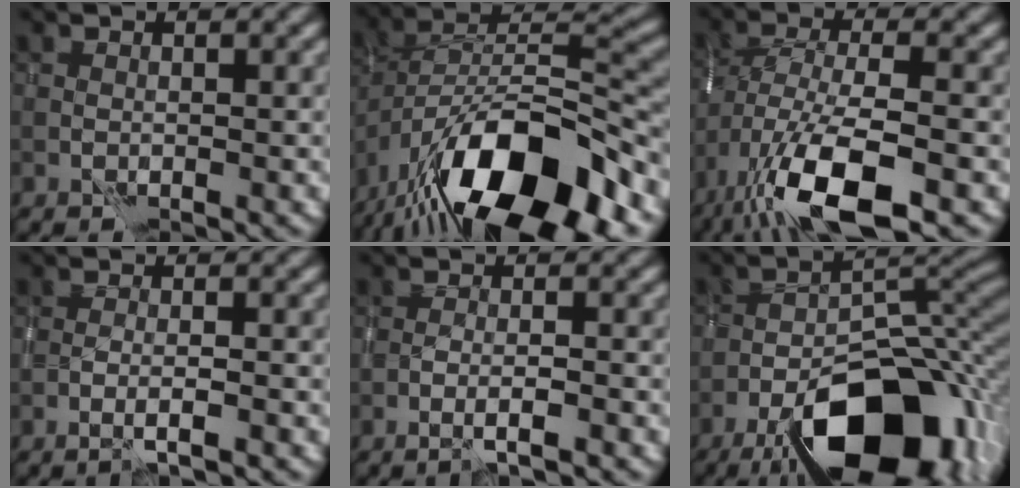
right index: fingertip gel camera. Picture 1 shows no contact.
{"total": 15.3, "force": [-9.3, 6.1, 10.4], "torque": [-0.172, -0.007, -0.159]}
{"total": 10.7, "force": [-5.9, 3.4, 8.3], "torque": [-0.171, -0.016, -0.113]}
{"total": 1.3, "force": [-0.7, -0.3, 1.0], "torque": [-0.007, 0.003, -0.017]}
{"total": 1.5, "force": [-1.0, -0.3, 1.2], "torque": [-0.010, 0.007, -0.021]}
{"total": 15.2, "force": [-9.2, 6.2, 10.3], "torque": [-0.151, -0.004, -0.152]}